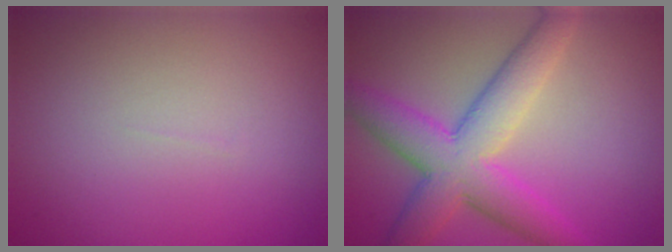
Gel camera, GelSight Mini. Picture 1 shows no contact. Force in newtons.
{"total": 7.5, "press": 7.5, "slide": 0.1}